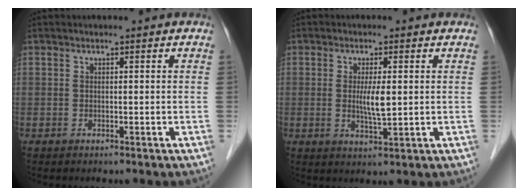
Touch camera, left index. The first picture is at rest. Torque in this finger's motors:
{"motor_torque": [0.47, 0.31, 0.10, 0.03]}